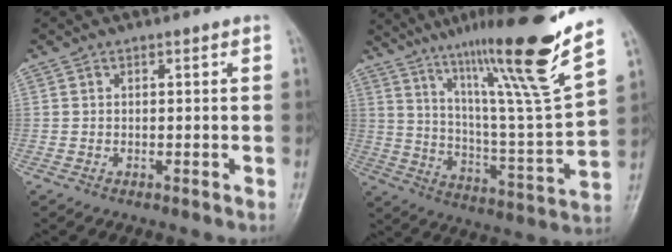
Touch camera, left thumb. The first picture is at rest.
{"total": 24.0, "force": [16.5, 0.6, 17.5], "torque": [-0.253, -0.079, 0.272]}